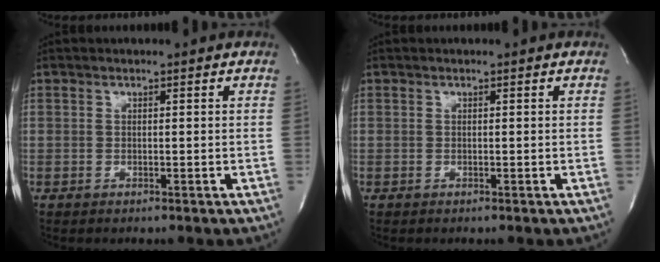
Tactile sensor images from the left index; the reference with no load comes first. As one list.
[{"total": 0.0}]